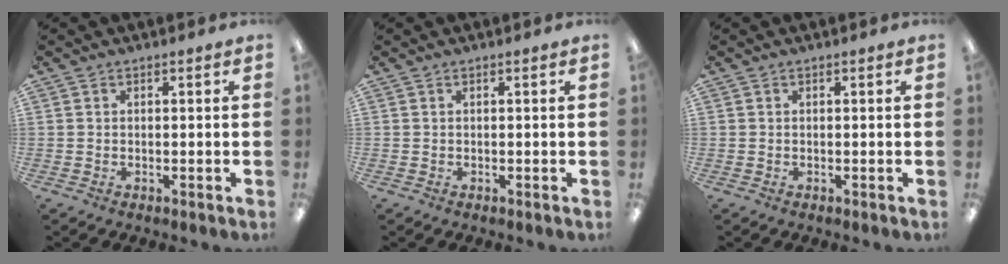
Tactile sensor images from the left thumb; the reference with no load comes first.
{"total": 0.0}
{"total": 0.0}